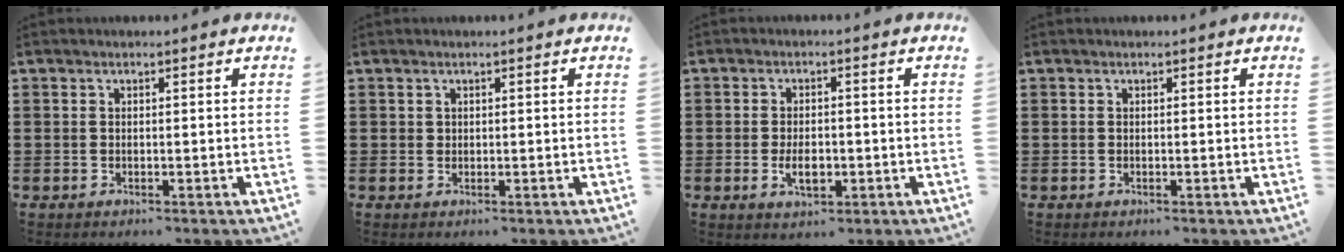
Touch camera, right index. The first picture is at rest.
{"total": 0.6, "force": [0.3, 0.5, 0.1], "torque": [-0.003, 0.003, 0.006]}
{"total": 4.0, "force": [-1.0, 2.1, 3.3], "torque": [-0.050, 0.001, -0.018]}
{"total": 0.0}